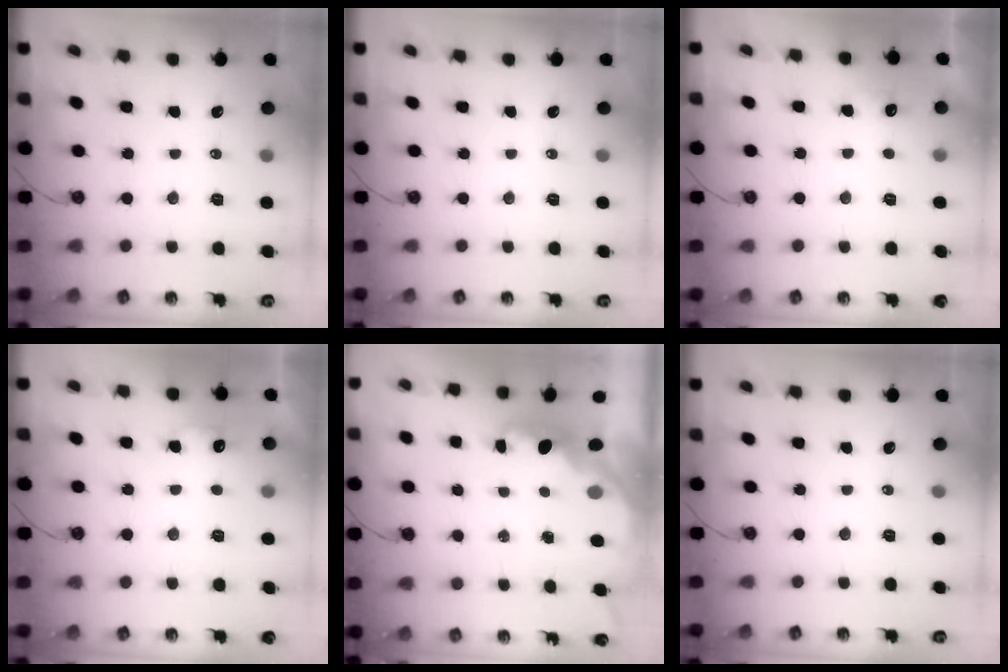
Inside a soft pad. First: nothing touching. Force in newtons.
{"total": 0.0}
{"total": 4.7, "press": 4.5, "slide": 1.3}
{"total": 7.2, "press": 7.2, "slide": 0.6}
{"total": 2.4, "press": 2.3, "slide": 0.8}
{"total": 0.0}